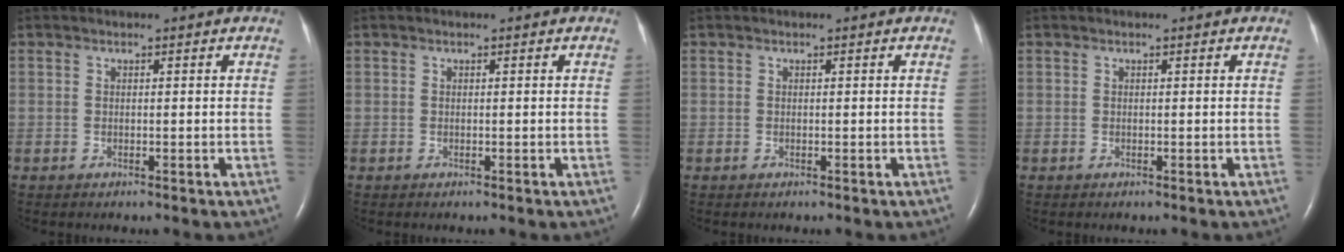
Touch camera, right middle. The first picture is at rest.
{"total": 0.0}
{"total": 0.0}
{"total": 0.0}